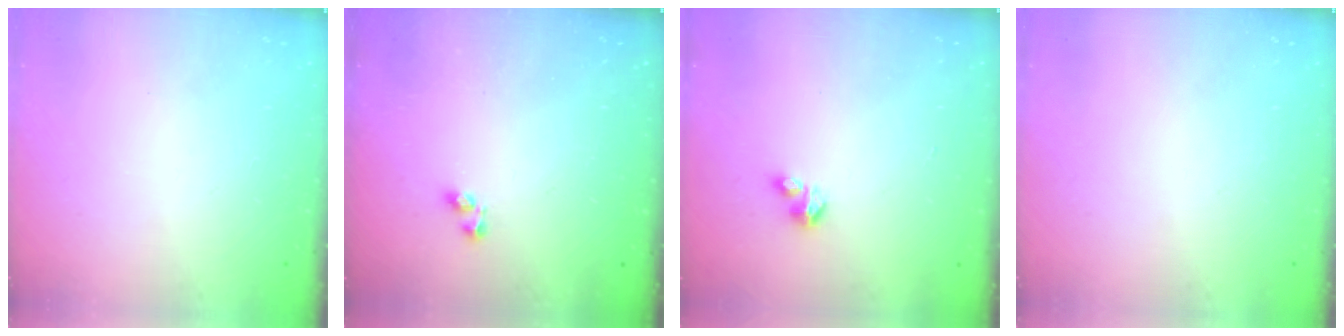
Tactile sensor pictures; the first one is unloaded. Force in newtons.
{"total": 2.9, "press": 2.9, "slide": 0.6}
{"total": 2.9, "press": 2.8, "slide": 0.6}
{"total": 0.0}